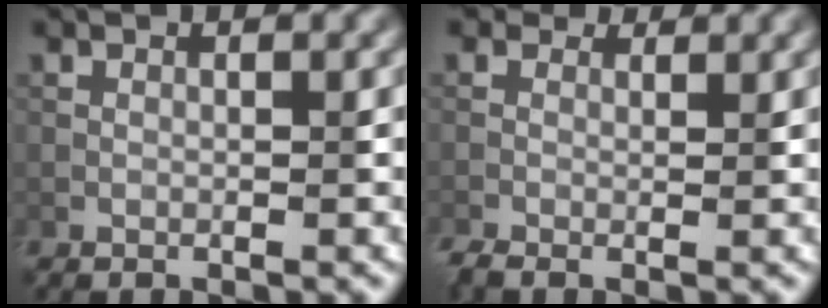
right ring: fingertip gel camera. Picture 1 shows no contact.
{"total": 2.7, "force": [0.6, 1.9, 1.7], "torque": [-0.039, -0.007, 0.002]}